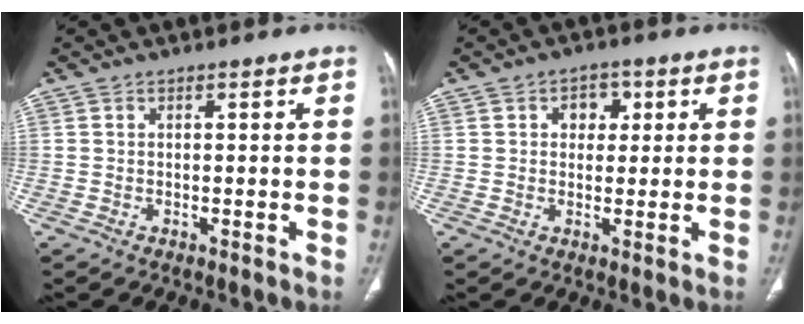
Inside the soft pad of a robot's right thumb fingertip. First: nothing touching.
{"total": 3.9, "force": [1.2, 3.1, 2.1], "torque": [-0.005, 0.001, 0.013]}